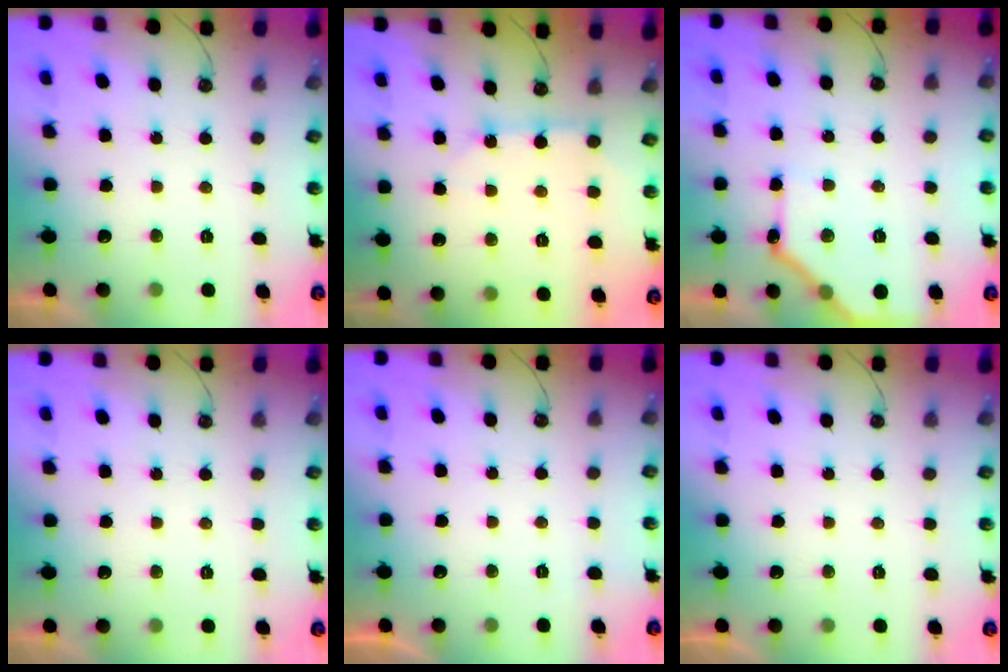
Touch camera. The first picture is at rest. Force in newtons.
{"total": 5.9, "press": 5.9, "slide": 0.5}
{"total": 13.3, "press": 13.3, "slide": 0.2}
{"total": 0.0}
{"total": 0.0}
{"total": 0.0}